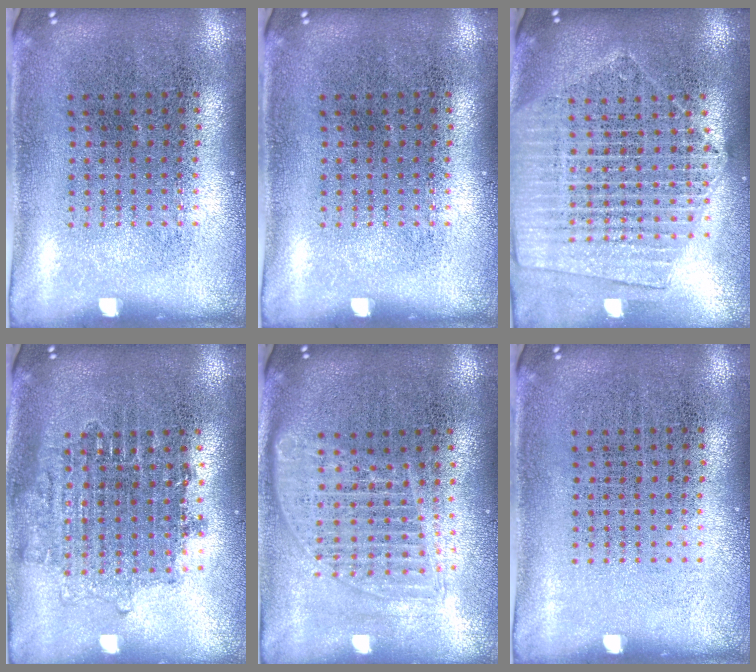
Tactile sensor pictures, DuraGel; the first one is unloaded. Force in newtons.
{"total": 0.0}
{"total": 2.1, "press": 1.9, "slide": 0.9}
{"total": 1.6, "press": 1.3, "slide": 0.9}
{"total": 1.6, "press": 1.4, "slide": 0.8}
{"total": 0.0}